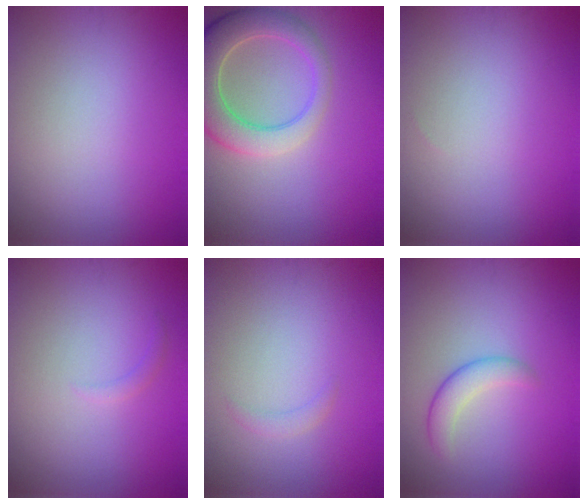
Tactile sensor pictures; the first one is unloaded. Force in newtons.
{"total": 6.4, "press": 6.3, "slide": 0.8}
{"total": 0.0}
{"total": 0.7, "press": 0.7, "slide": 0.1}
{"total": 0.8, "press": 0.8, "slide": 0.1}
{"total": 2.4, "press": 2.4, "slide": 0.1}